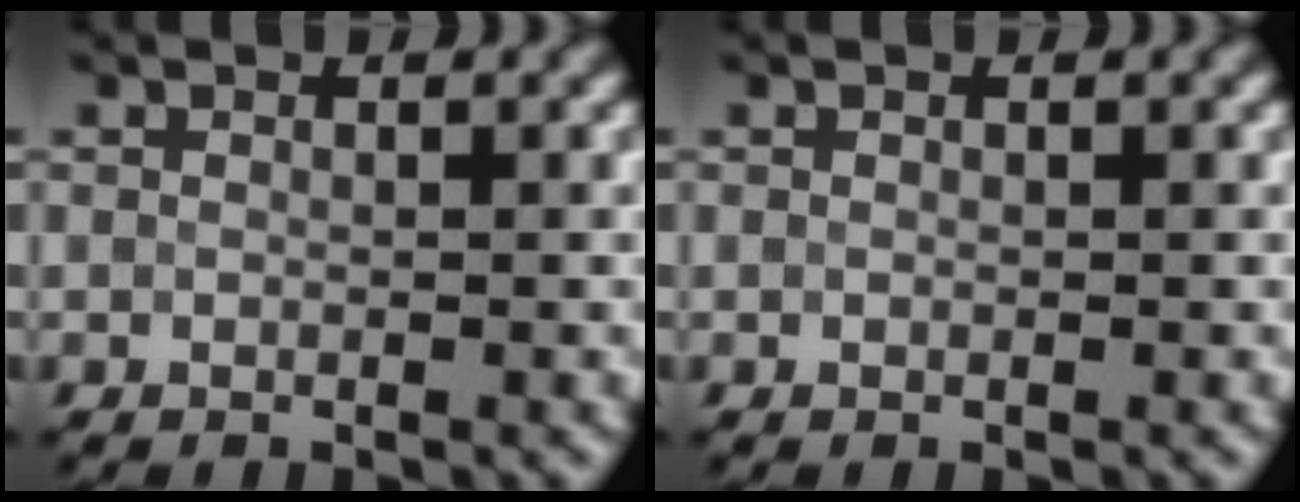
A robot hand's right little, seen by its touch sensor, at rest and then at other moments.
{"total": 0.0}